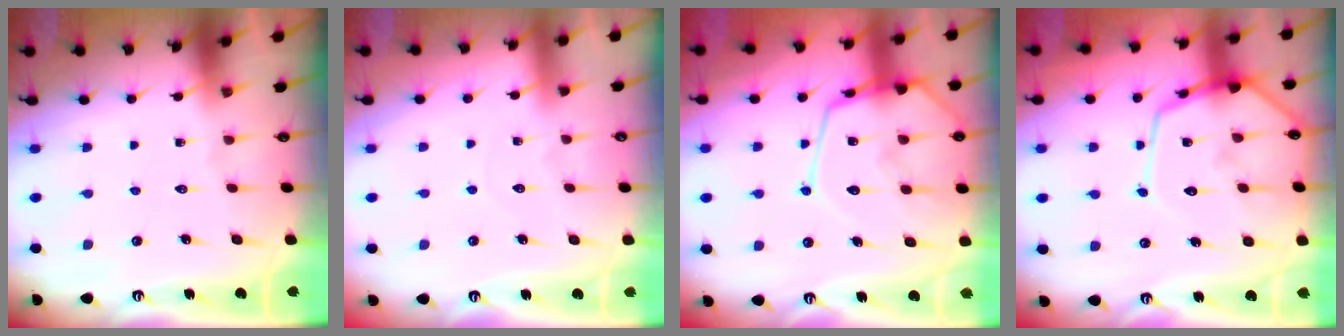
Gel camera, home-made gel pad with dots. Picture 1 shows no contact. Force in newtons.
{"total": 3.0, "press": 3.0, "slide": 0.2}
{"total": 17.1, "press": 17.1, "slide": 1.7}
{"total": 14.9, "press": 14.8, "slide": 1.3}